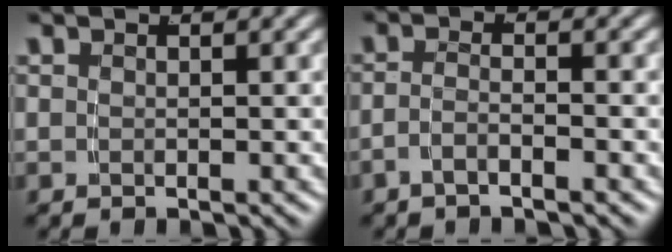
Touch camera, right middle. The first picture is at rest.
{"total": 2.2, "force": [-1.7, -0.2, 1.3], "torque": [-0.031, -0.010, -0.028]}